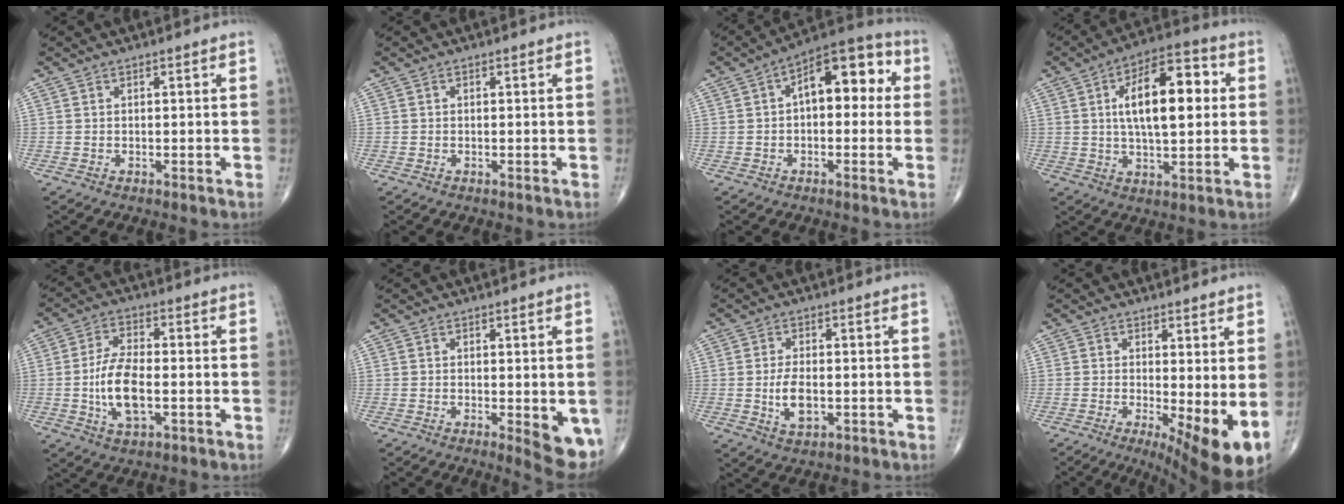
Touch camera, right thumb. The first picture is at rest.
{"total": 0.0}
{"total": 12.8, "force": [1.9, 6.9, 10.6], "torque": [-0.116, 0.041, 0.015]}
{"total": 16.1, "force": [2.7, 7.2, 14.1], "torque": [-0.203, 0.015, 0.037]}
{"total": 9.7, "force": [-1.7, 4.5, 8.5], "torque": [-0.165, 0.011, -0.032]}
{"total": 6.7, "force": [-1.6, 2.2, 6.1], "torque": [-0.067, -0.015, -0.018]}
{"total": 5.4, "force": [-0.8, 2.8, 4.5], "torque": [-0.080, -0.003, -0.011]}
{"total": 10.3, "force": [-1.2, 3.1, 9.8], "torque": [-0.142, -0.020, -0.009]}